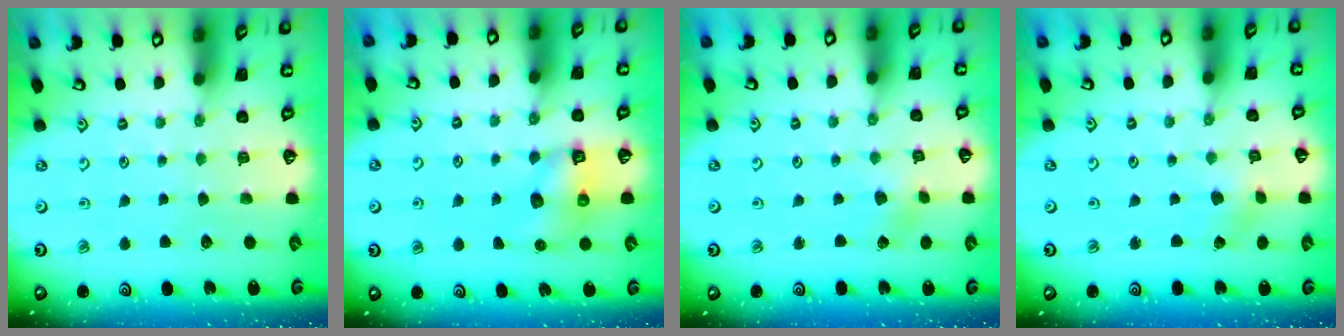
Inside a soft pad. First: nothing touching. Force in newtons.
{"total": 6.4, "press": 6.3, "slide": 0.8}
{"total": 2.0, "press": 1.9, "slide": 0.6}
{"total": 1.3, "press": 1.3, "slide": 0.2}